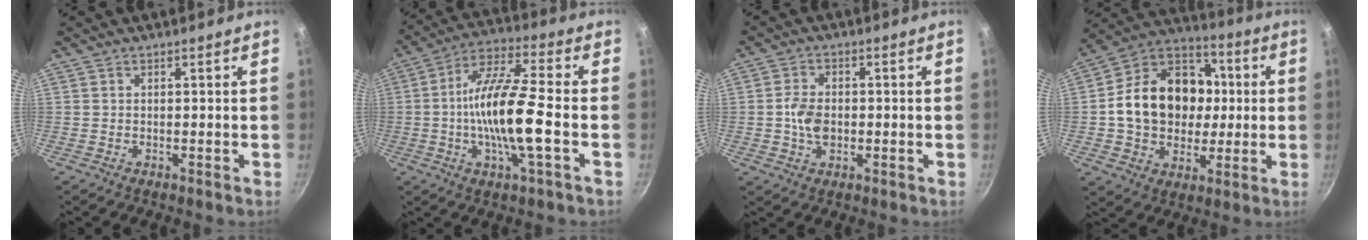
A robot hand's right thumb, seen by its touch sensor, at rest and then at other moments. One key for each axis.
{"total": 15.2, "fx": -2.4, "fy": 3.3, "fz": 14.7, "tx": -0.272, "ty": 0.028, "tz": -0.056}
{"total": 5.4, "fx": -0.6, "fy": 3.7, "fz": 3.9, "tx": -0.064, "ty": 0.005, "tz": -0.013}
{"total": 20.6, "fx": 0.6, "fy": 16.2, "fz": 12.6, "tx": -0.180, "ty": 0.032, "tz": 0.002}